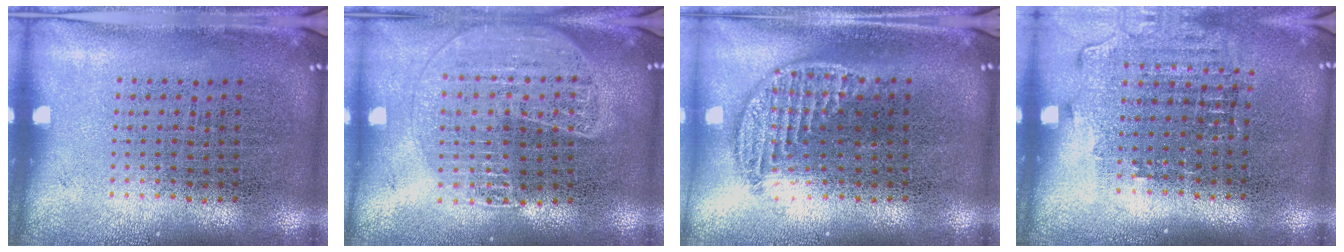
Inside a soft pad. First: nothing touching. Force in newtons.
{"total": 1.8, "press": 1.7, "slide": 0.7}
{"total": 1.3, "press": 1.1, "slide": 0.6}
{"total": 1.5, "press": 1.3, "slide": 0.7}